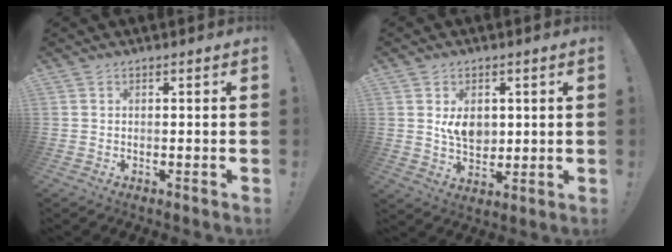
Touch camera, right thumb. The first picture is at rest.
{"total": 7.6, "force": [1.5, 5.6, 5.0], "torque": [-0.071, -0.006, 0.028]}